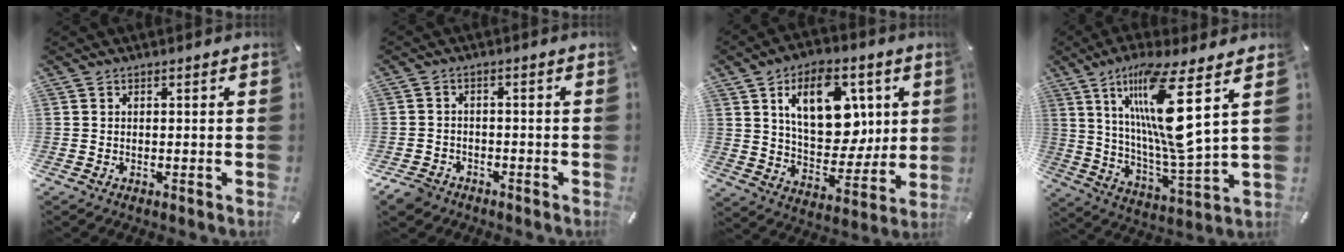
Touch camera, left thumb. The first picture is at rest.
{"total": 3.9, "force": [-2.7, 2.6, 1.0], "torque": [-0.034, 0.010, -0.058]}
{"total": 17.0, "force": [6.3, 11.0, 11.3], "torque": [-0.169, -0.012, 0.112]}
{"total": 18.1, "force": [7.8, 2.0, 16.2], "torque": [-0.354, -0.048, 0.101]}